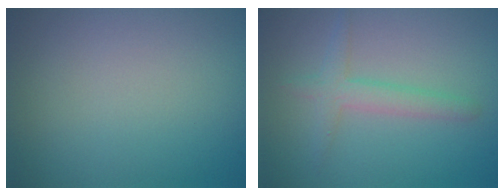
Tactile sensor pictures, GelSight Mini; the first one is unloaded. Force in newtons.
{"total": 2.4, "press": 2.4, "slide": 0.1}